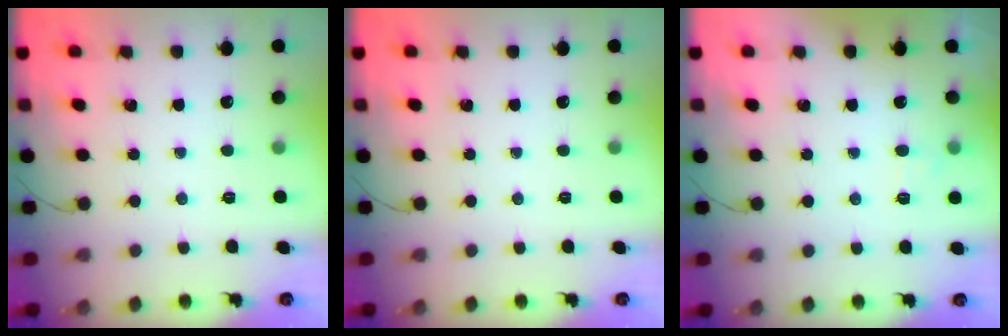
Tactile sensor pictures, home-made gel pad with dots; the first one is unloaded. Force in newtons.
{"total": 0.0}
{"total": 5.7, "press": 5.6, "slide": 1.2}